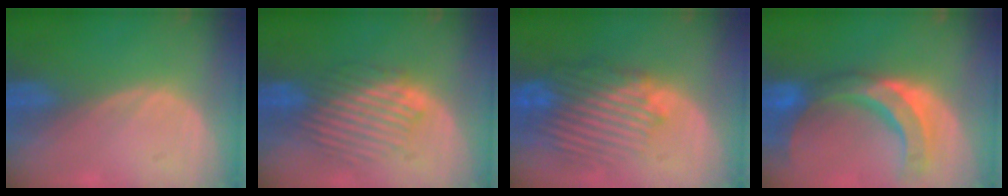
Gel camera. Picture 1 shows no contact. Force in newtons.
{"total": 6.8, "press": 6.7, "slide": 0.7}
{"total": 10.2, "press": 9.3, "slide": 4.3}
{"total": 11.0, "press": 9.5, "slide": 5.6}